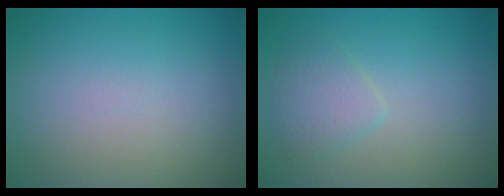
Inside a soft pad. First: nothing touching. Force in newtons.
{"total": 2.1, "press": 2.1, "slide": 0.1}